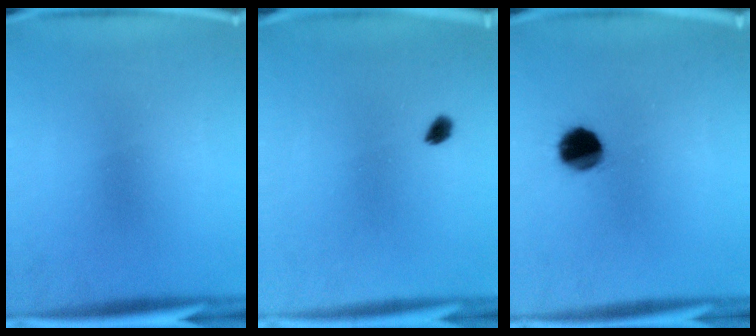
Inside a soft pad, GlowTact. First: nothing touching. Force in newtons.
{"total": 1.7}
{"total": 10.2}